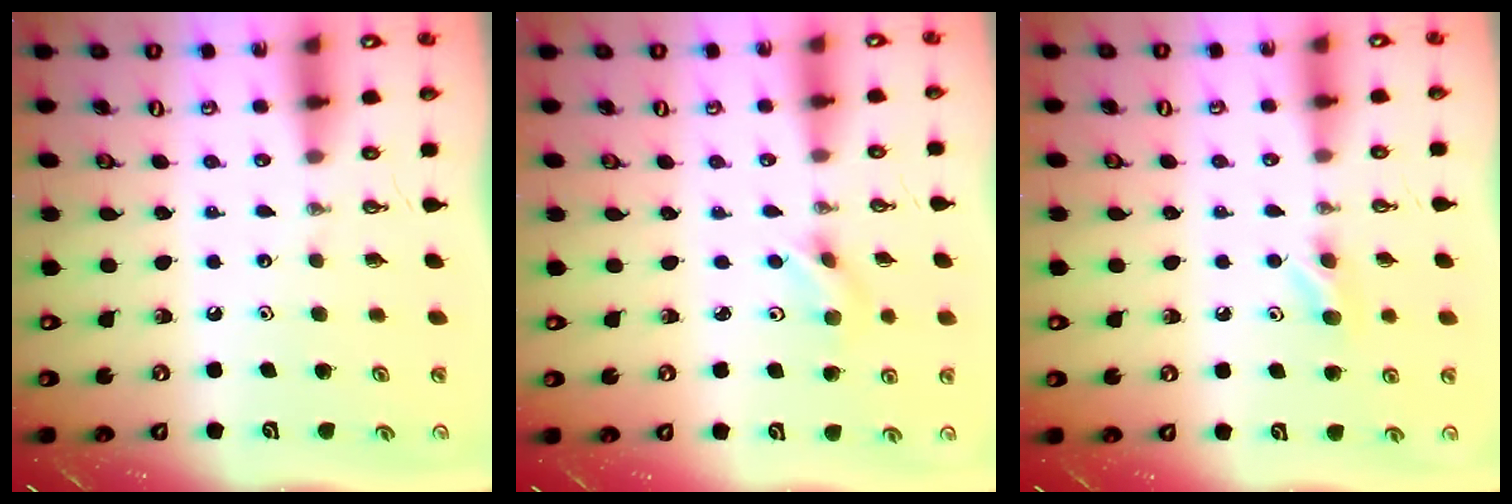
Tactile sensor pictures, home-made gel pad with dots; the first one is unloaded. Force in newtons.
{"total": 2.6, "press": 2.4, "slide": 0.9}
{"total": 5.4, "press": 5.3, "slide": 0.9}